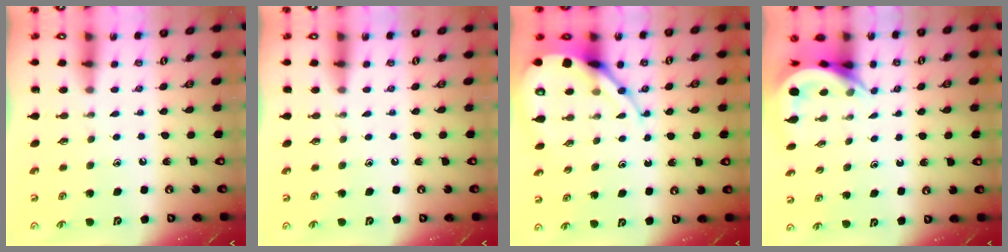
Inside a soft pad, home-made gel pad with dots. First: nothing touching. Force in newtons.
{"total": 0.0}
{"total": 9.9, "press": 9.8, "slide": 0.9}
{"total": 5.0, "press": 5.0, "slide": 0.3}